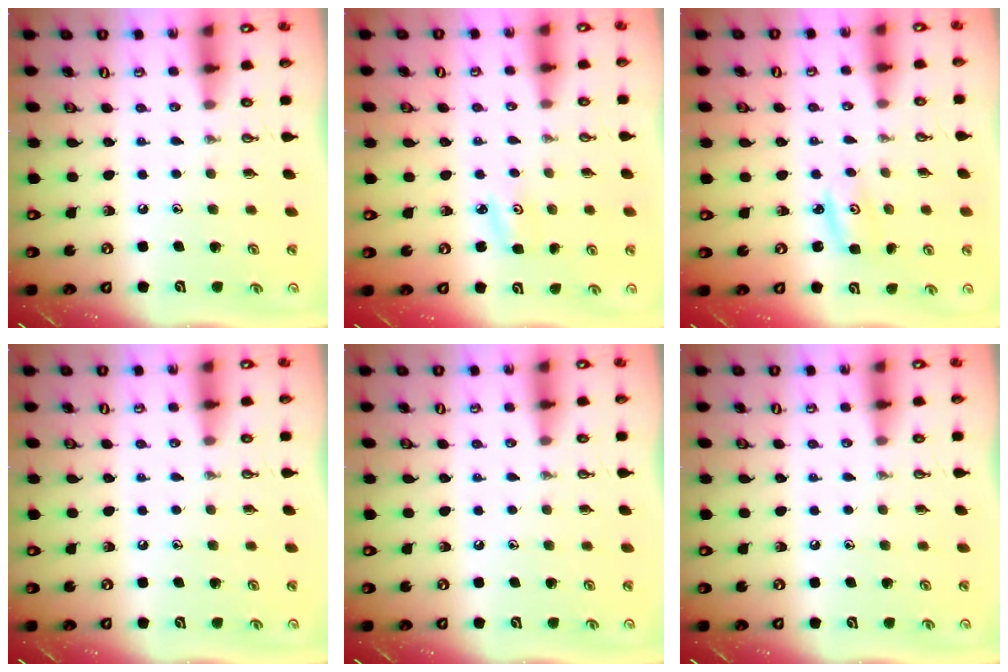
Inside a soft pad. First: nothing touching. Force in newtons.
{"total": 3.5, "press": 3.4, "slide": 0.4}
{"total": 2.8, "press": 2.8, "slide": 0.3}
{"total": 0.0}
{"total": 0.0}
{"total": 0.0}